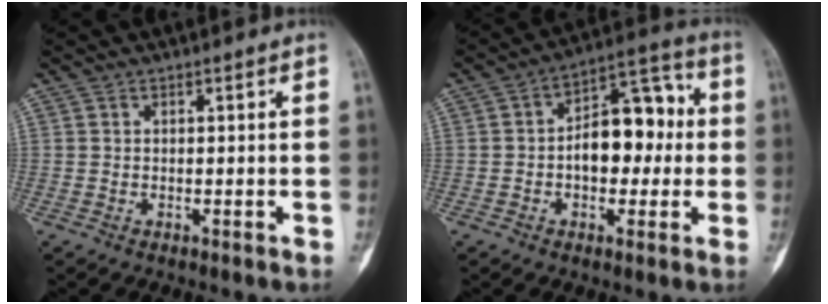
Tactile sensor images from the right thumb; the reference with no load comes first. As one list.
[{"total": 13.4, "force": [-0.3, 8.1, 10.7], "torque": [-0.123, 0.039, -0.010]}]